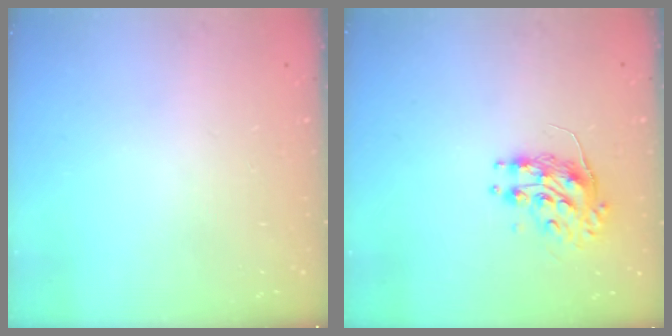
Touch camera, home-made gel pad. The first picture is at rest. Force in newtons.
{"total": 8.7, "press": 8.7, "slide": 0.8}